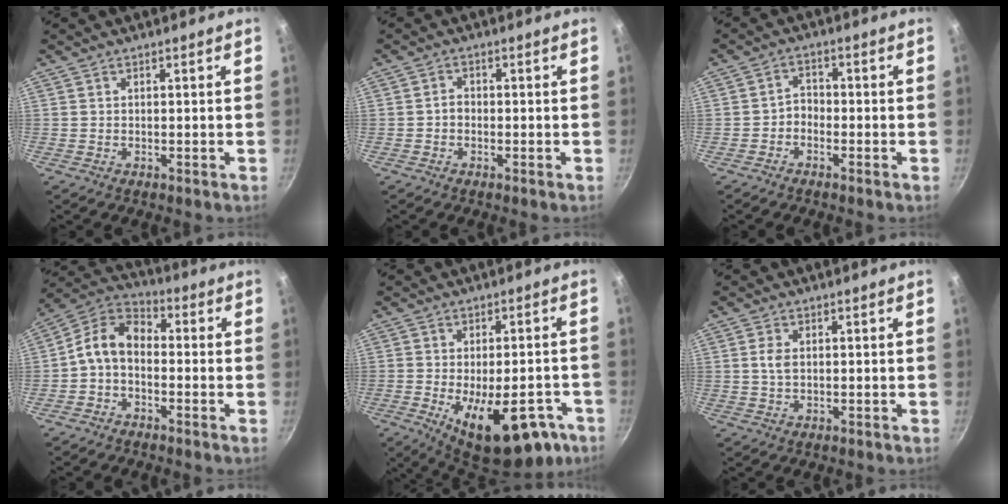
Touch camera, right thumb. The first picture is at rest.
{"total": 1.6, "force": [-0.6, 1.2, 0.9], "torque": [-0.012, 0.011, -0.014]}
{"total": 2.6, "force": [-1.6, 1.8, 1.1], "torque": [-0.010, 0.024, -0.034]}
{"total": 8.4, "force": [-1.7, 5.6, 6.0], "torque": [-0.107, 0.045, -0.052]}
{"total": 18.8, "force": [-8.0, 8.8, 14.6], "torque": [-0.162, 0.012, -0.099]}
{"total": 1.8, "force": [0.3, 1.0, 1.5], "torque": [-0.030, 0.000, 0.006]}